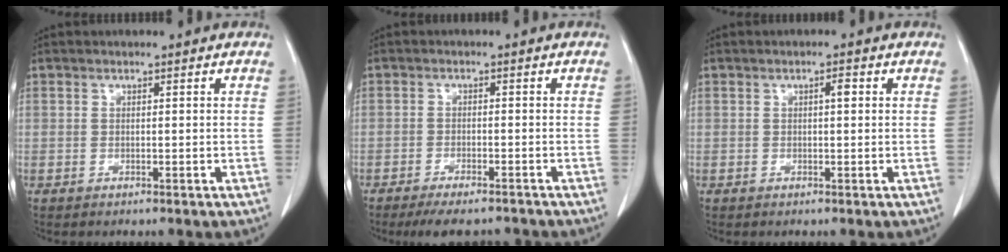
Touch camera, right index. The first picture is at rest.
{"total": 7.1, "force": [-6.3, 1.7, 2.8], "torque": [-0.034, -0.009, -0.094]}
{"total": 1.3, "force": [0.3, 0.3, 1.2], "torque": [-0.019, 0.004, 0.003]}